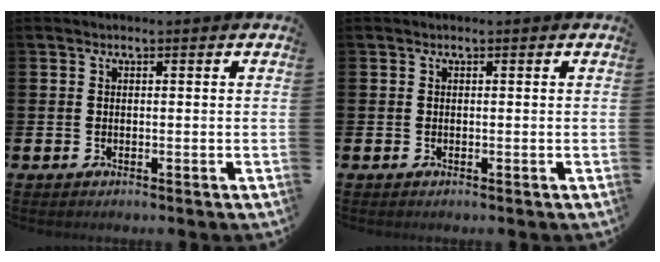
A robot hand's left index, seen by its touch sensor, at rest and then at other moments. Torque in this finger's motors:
{"motor_torque": [0.02, 0.09, -0.02, -0.01]}